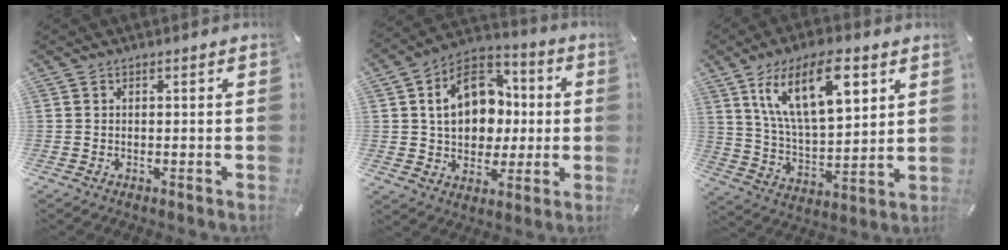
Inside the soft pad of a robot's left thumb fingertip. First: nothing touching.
{"total": 15.8, "force": [1.5, 12.5, 9.5], "torque": [-0.152, 0.012, 0.031]}
{"total": 18.1, "force": [9.3, 8.2, 13.2], "torque": [-0.253, -0.027, 0.153]}